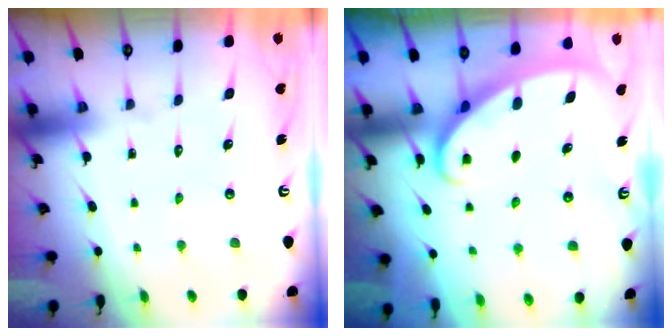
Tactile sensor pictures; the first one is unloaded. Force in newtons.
{"total": 2.5, "press": 2.5, "slide": 0.4}